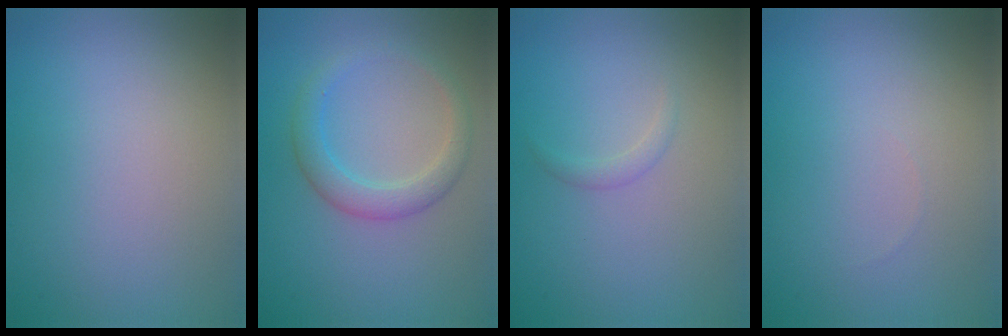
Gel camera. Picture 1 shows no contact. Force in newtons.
{"total": 2.8, "press": 2.8, "slide": 0.2}
{"total": 0.8, "press": 0.8, "slide": 0.1}
{"total": 0.0}